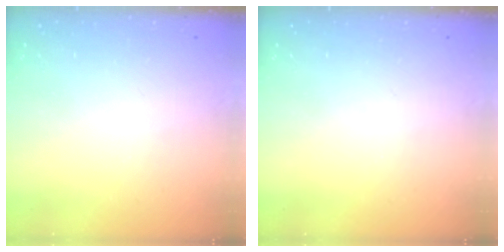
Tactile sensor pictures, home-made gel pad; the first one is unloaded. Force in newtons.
{"total": 0.0}